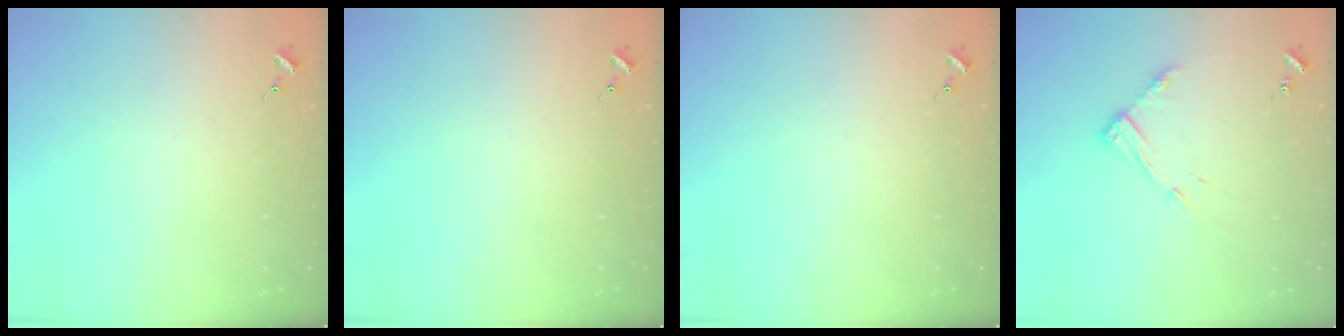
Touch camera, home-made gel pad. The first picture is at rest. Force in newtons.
{"total": 0.0}
{"total": 0.0}
{"total": 11.0, "press": 11.0, "slide": 0.8}